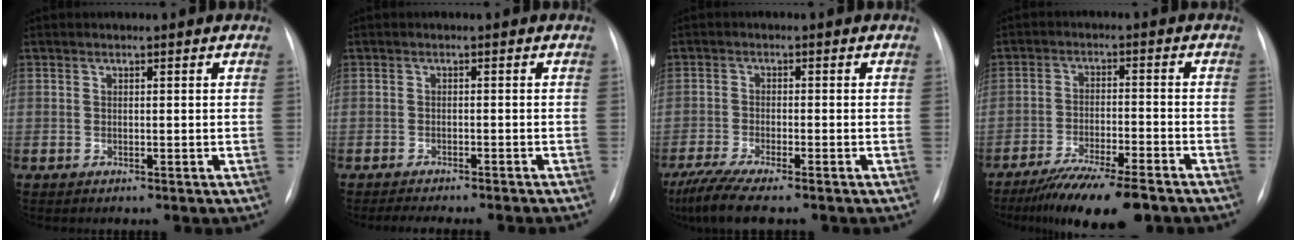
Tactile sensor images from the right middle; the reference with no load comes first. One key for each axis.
{"total": 8.1, "fx": -7.3, "fy": 0.7, "fz": 3.5, "tx": -0.041, "ty": -0.008, "tz": -0.093}
{"total": 7.1, "fx": -5.6, "fy": 0.5, "fz": 4.4, "tx": -0.085, "ty": -0.022, "tz": -0.095}
{"total": 11.8, "fx": -9.3, "fy": 1.4, "fz": 7.1, "tx": -0.113, "ty": -0.028, "tz": -0.149}